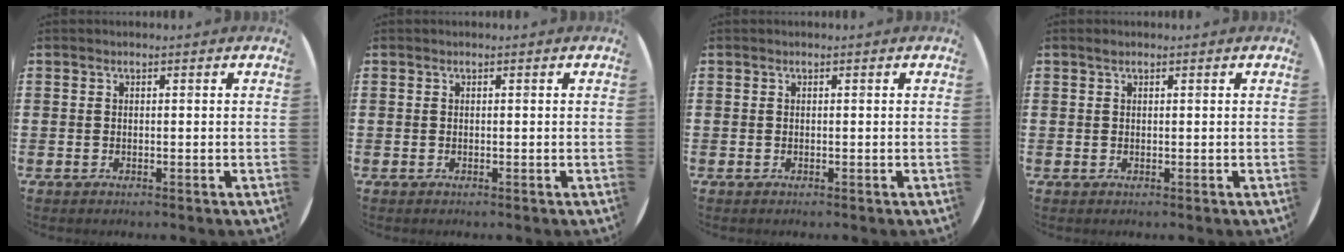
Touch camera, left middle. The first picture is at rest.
{"total": 0.0}
{"total": 0.0}
{"total": 0.6, "force": [0.5, 0.3, 0.2], "torque": [0.003, -0.001, 0.007]}